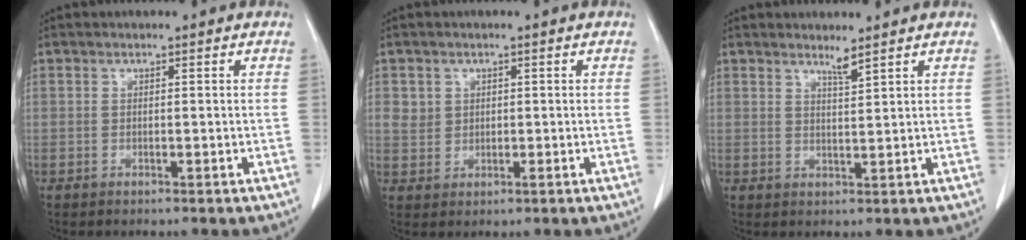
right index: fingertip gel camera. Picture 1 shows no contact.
{"total": 3.0, "force": [1.0, 2.7, 0.7], "torque": [-0.005, 0.003, 0.023]}
{"total": 1.8, "force": [1.6, -0.5, 0.7], "torque": [-0.015, -0.012, 0.031]}